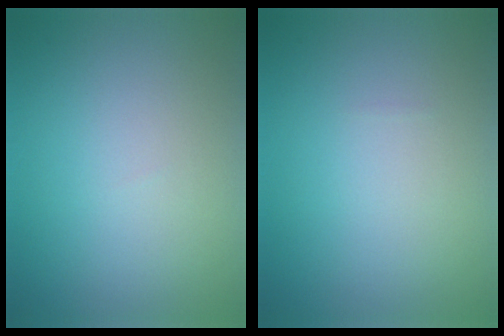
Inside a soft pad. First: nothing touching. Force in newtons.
{"total": 0.0}